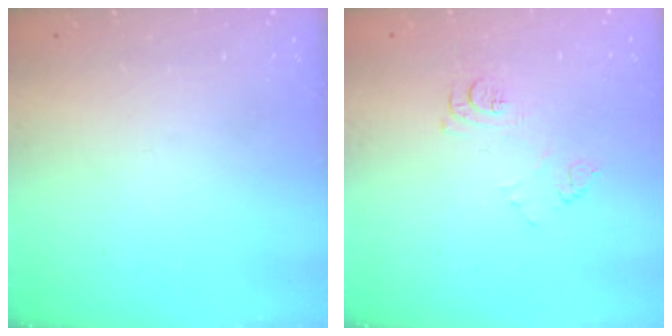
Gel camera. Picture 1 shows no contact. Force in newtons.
{"total": 7.2, "press": 7.2, "slide": 0.7}